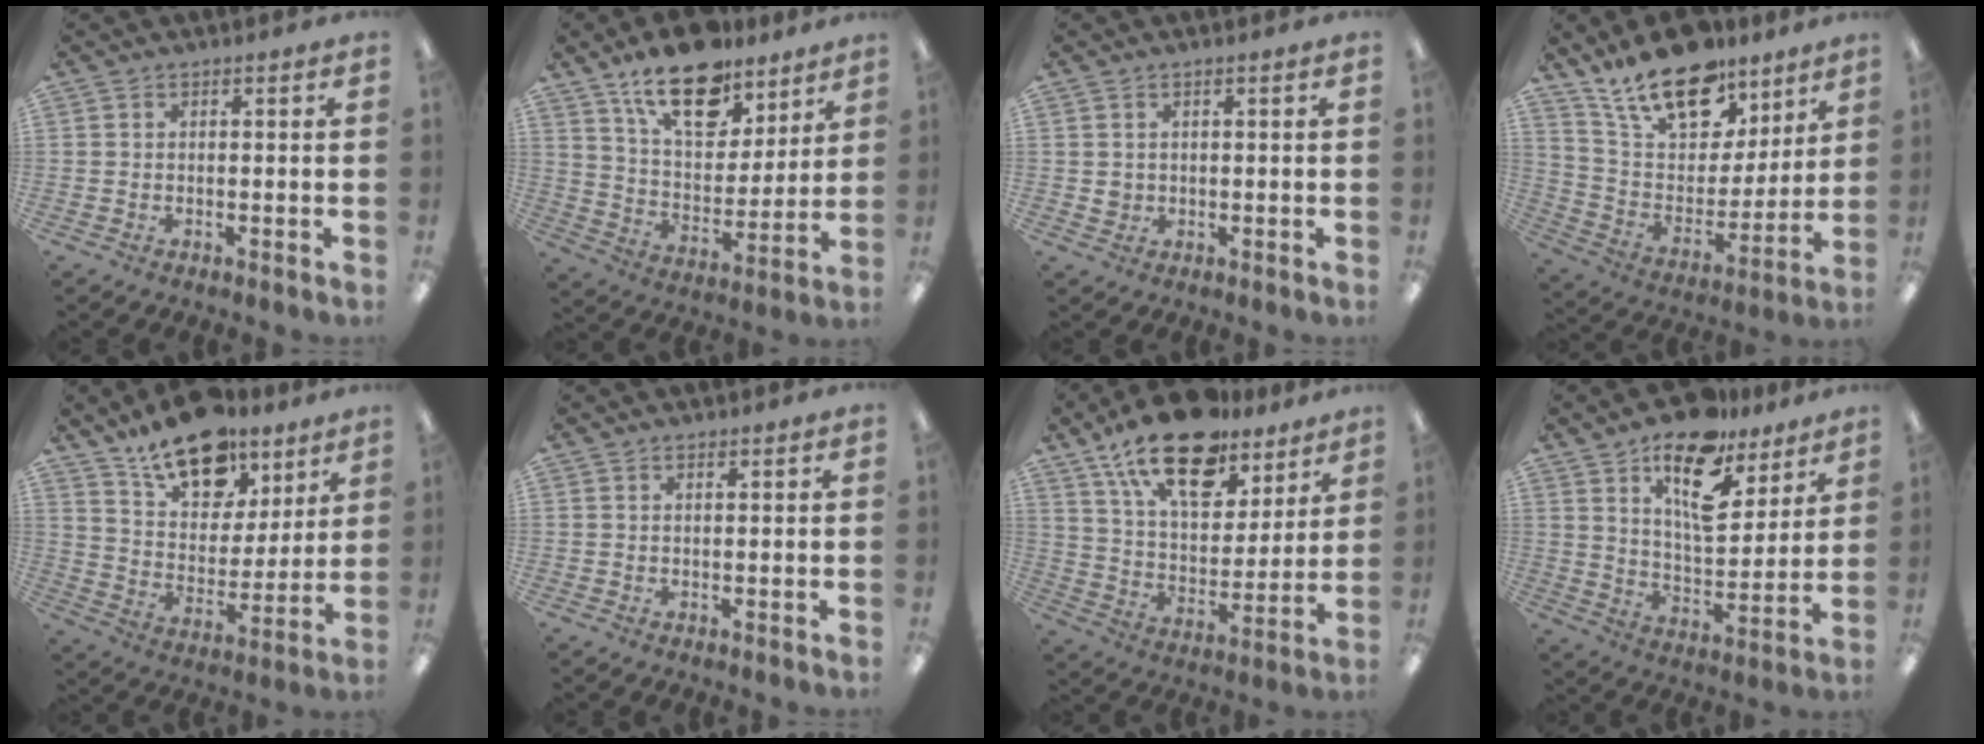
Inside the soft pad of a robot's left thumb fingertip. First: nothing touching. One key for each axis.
{"total": 18.9, "fx": 13.1, "fy": 9.4, "fz": 9.9, "tx": -0.159, "ty": -0.069, "tz": 0.229}
{"total": 1.6, "fx": 0.5, "fy": 1.4, "fz": 0.4, "tx": -0.011, "ty": 0.004, "tz": 0.009}
{"total": 19.6, "fx": 14.3, "fy": 9.8, "fz": 9.0, "tx": -0.172, "ty": -0.084, "tz": 0.259}
{"total": 17.9, "fx": 12.9, "fy": 9.4, "fz": 7.9, "tx": -0.128, "ty": -0.078, "tz": 0.232}
{"total": 0.6, "fx": 0.5, "fy": 0.2, "fz": 0.2, "tx": 0.002, "ty": -0.003, "tz": 0.007}
{"total": 21.4, "fx": 14.7, "fy": 10.1, "fz": 11.9, "tx": -0.197, "ty": -0.081, "tz": 0.257}
{"total": 16.7, "fx": 11.4, "fy": 7.7, "fz": 9.5, "tx": -0.145, "ty": -0.063, "tz": 0.194}